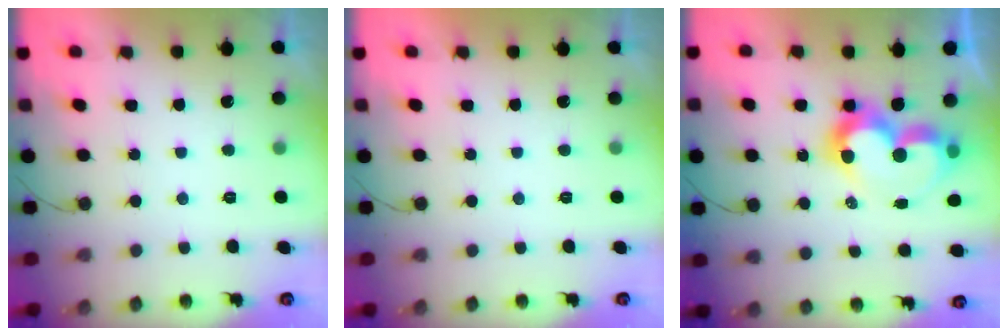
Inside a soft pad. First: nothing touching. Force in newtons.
{"total": 1.7, "press": 1.6, "slide": 0.1}
{"total": 11.3, "press": 11.3, "slide": 1.0}